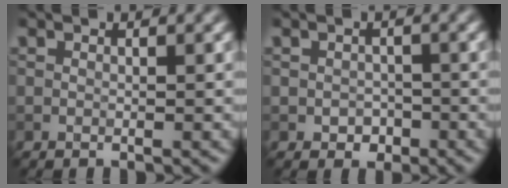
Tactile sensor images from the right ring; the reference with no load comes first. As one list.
[{"total": 1.4, "force": [-0.5, 1.2, 0.4], "torque": [0.002, -0.001, -0.013]}]